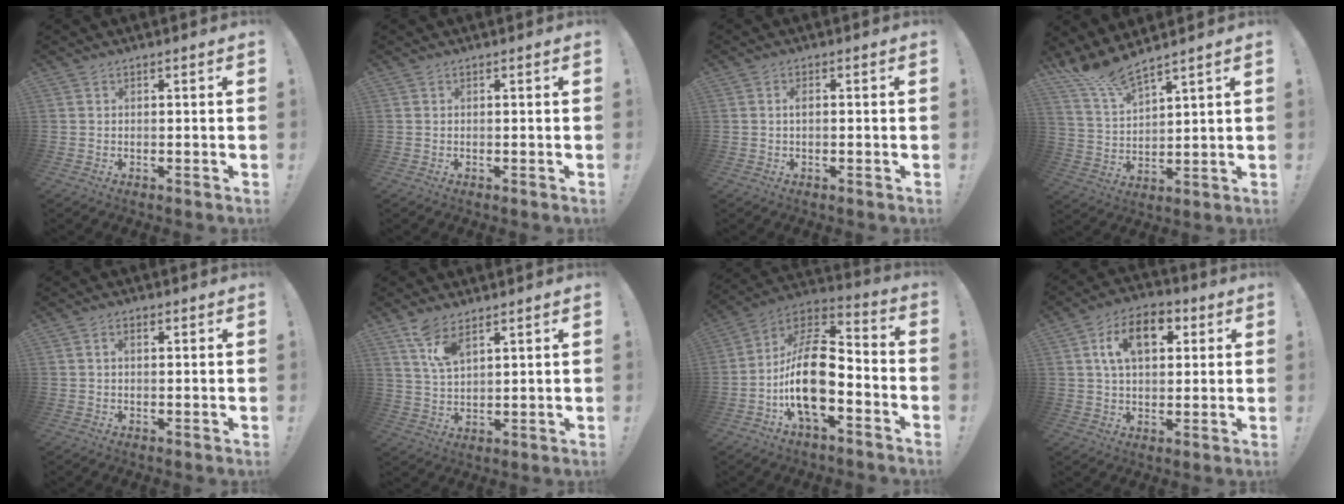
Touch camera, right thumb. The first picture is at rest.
{"total": 0.0}
{"total": 1.5, "force": [-0.2, 0.6, 1.4], "torque": [-0.028, 0.006, -0.005]}
{"total": 9.4, "force": [8.6, 1.2, 3.6], "torque": [-0.083, -0.056, 0.160]}
{"total": 1.8, "force": [0.5, 0.9, 1.5], "torque": [-0.024, 0.001, 0.007]}
{"total": 8.0, "force": [5.3, 3.1, 5.0], "torque": [-0.092, -0.021, 0.097]}
{"total": 19.0, "force": [-5.3, 9.3, 15.7], "torque": [-0.296, 0.031, -0.085]}
{"total": 12.8, "force": [4.5, 7.9, 9.0], "torque": [-0.133, 0.004, 0.080]}